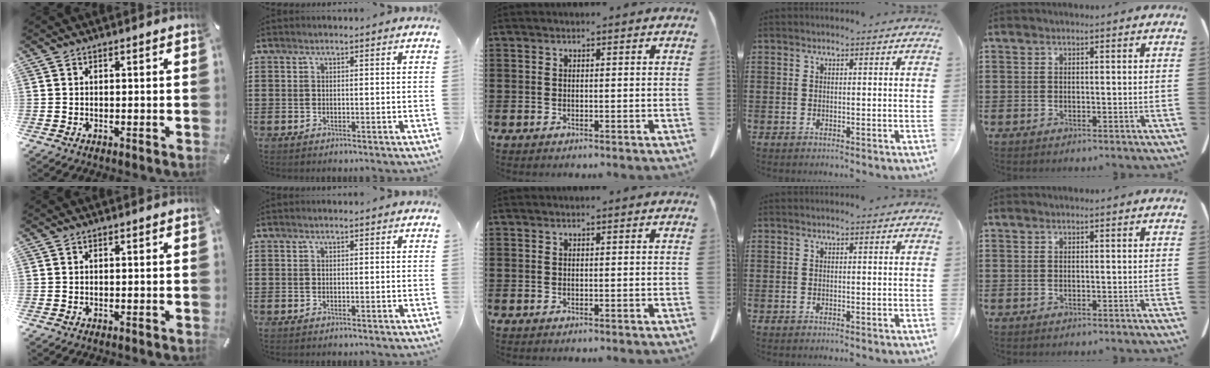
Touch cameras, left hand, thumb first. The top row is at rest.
{}